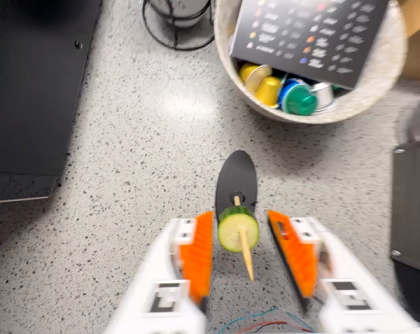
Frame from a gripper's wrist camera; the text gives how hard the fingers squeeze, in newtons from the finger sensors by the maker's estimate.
{"total": 11.8, "left": 11.5, "right": 12.1}